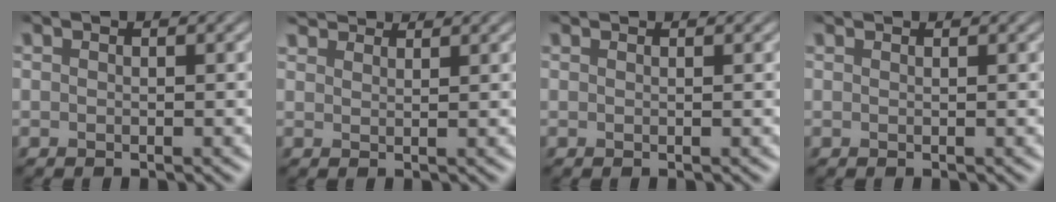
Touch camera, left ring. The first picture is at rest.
{"total": 3.8, "force": [3.7, 0.7, 0.9], "torque": [-0.026, 0.005, 0.058]}
{"total": 0.9, "force": [0.9, 0.1, 0.2], "torque": [-0.012, 0.000, 0.004]}
{"total": 1.2, "force": [1.2, 0.1, 0.3], "torque": [-0.013, 0.000, 0.008]}